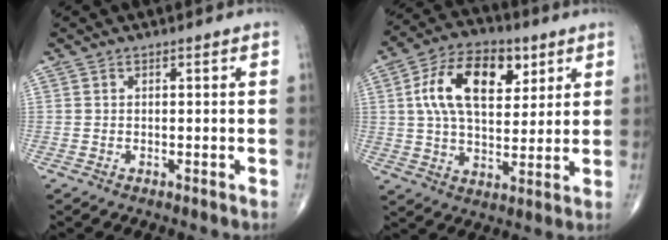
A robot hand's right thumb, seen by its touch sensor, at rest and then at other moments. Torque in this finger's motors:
{"motor_torque": [-0.07, 1.01, 1.33, 0.63, 0.43]}